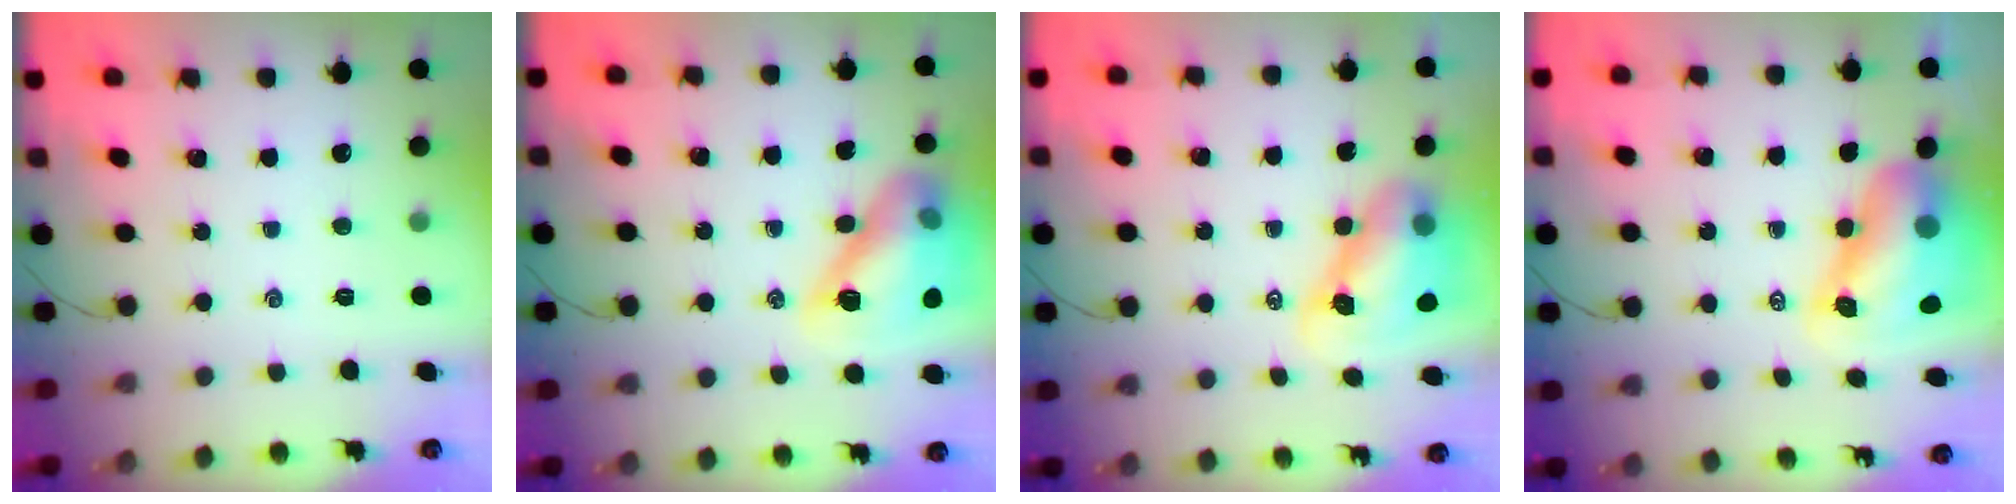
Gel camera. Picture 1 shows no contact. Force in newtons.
{"total": 15.4, "press": 14.9, "slide": 4.0}
{"total": 9.3, "press": 8.9, "slide": 3.0}
{"total": 12.8, "press": 12.1, "slide": 4.2}